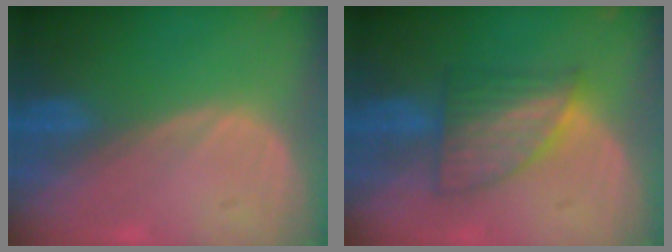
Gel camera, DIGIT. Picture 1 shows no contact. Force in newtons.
{"total": 6.6, "press": 6.3, "slide": 2.0}